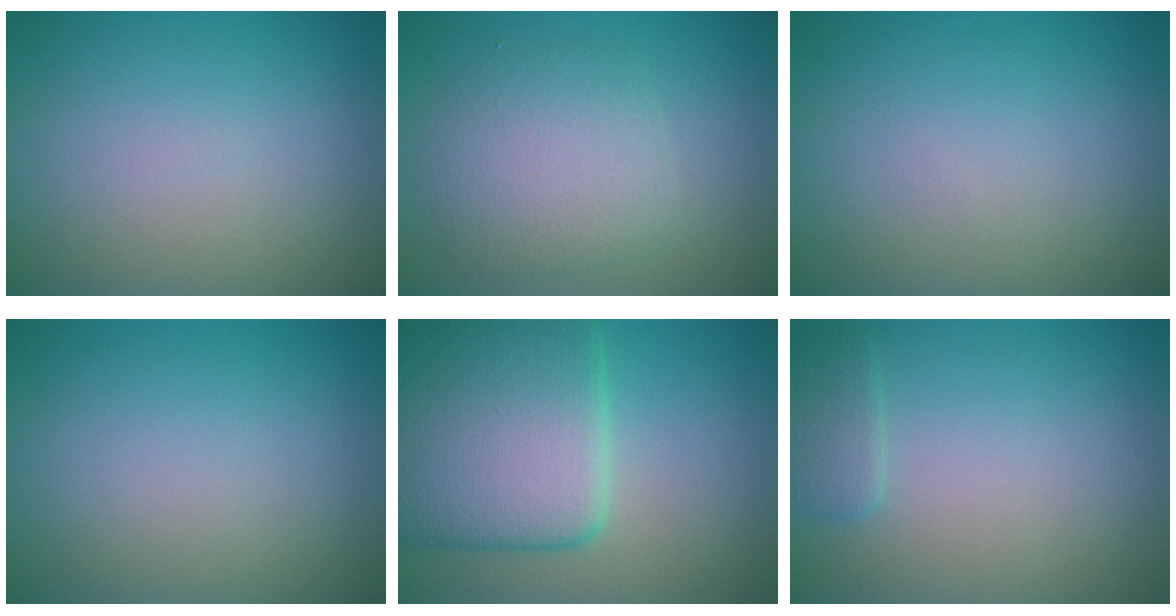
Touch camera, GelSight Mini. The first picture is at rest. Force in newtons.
{"total": 4.5, "press": 4.5, "slide": 0.0}
{"total": 0.0}
{"total": 0.0}
{"total": 10.8, "press": 10.8, "slide": 0.7}
{"total": 1.6, "press": 1.6, "slide": 0.1}